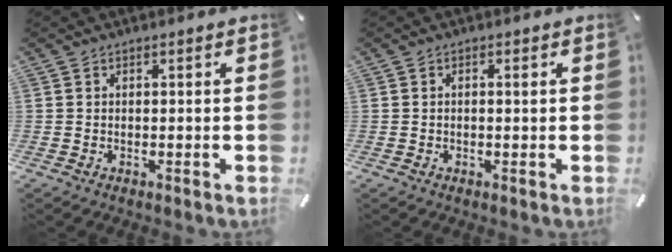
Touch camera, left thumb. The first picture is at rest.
{"total": 0.9, "force": [0.0, 0.3, 0.8], "torque": [-0.016, 0.002, -0.001]}